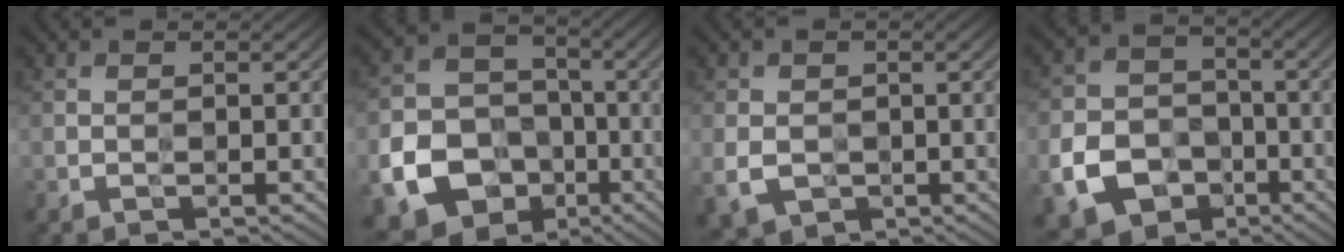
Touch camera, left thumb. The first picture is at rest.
{"total": 17.4, "force": [-7.0, 14.4, 6.8], "torque": [-0.163, -0.055, -0.140]}
{"total": 4.6, "force": [-0.7, 3.8, 2.5], "torque": [-0.071, -0.013, -0.015]}
{"total": 9.8, "force": [-4.0, 7.5, 4.9], "torque": [-0.114, -0.019, -0.086]}